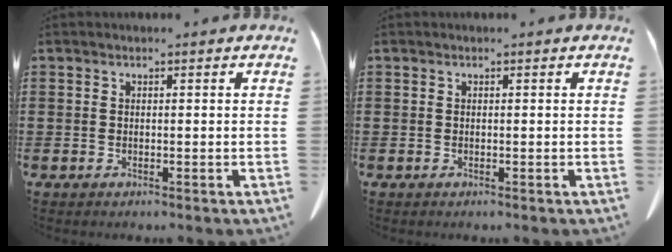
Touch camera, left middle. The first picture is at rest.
{"total": 0.0}